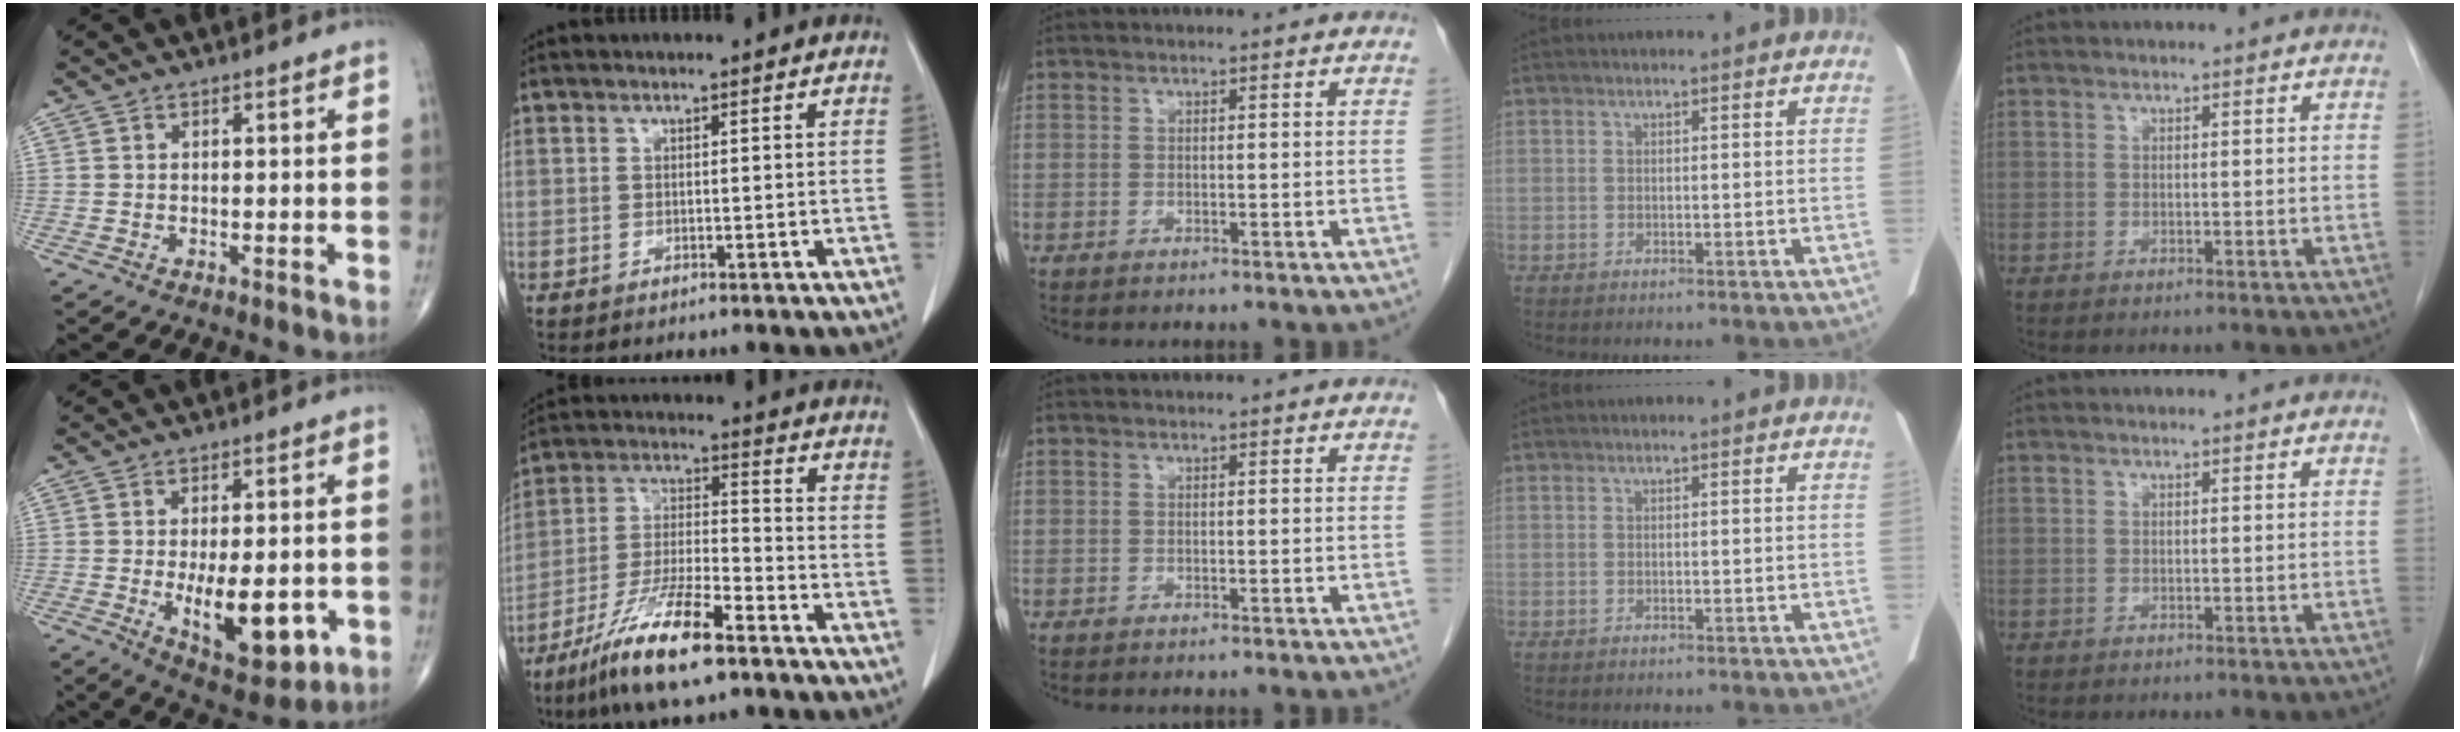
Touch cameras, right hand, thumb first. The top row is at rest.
{"thumb": {"total": 13.0, "force": [-2.7, 5.7, 11.4], "torque": [-0.148, -0.016, -0.025]}, "index": {"total": 13.9, "force": [-9.1, 2.1, 10.3], "torque": [-0.209, -0.024, -0.168]}}